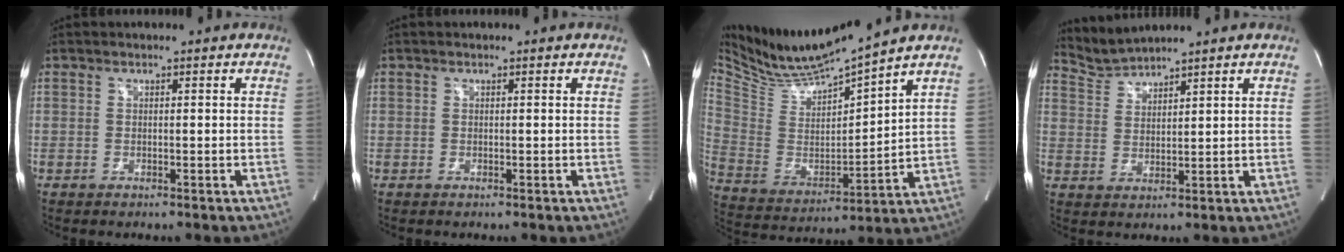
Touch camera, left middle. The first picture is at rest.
{"total": 0.0}
{"total": 13.5, "force": [12.6, -0.8, 4.7], "torque": [-0.105, -0.015, 0.246]}
{"total": 4.1, "force": [4.0, -0.8, -0.6], "torque": [0.001, 0.000, 0.090]}